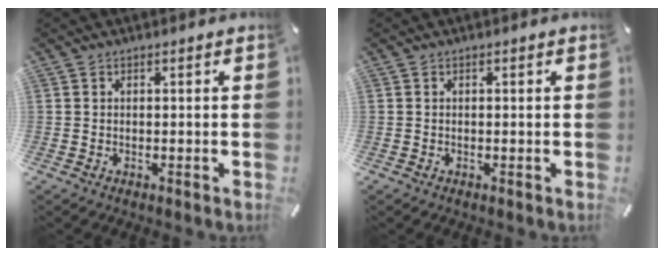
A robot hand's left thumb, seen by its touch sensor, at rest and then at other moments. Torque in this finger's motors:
{"motor_torque": [-0.02, -0.13, -0.04, 0.00, -0.01]}